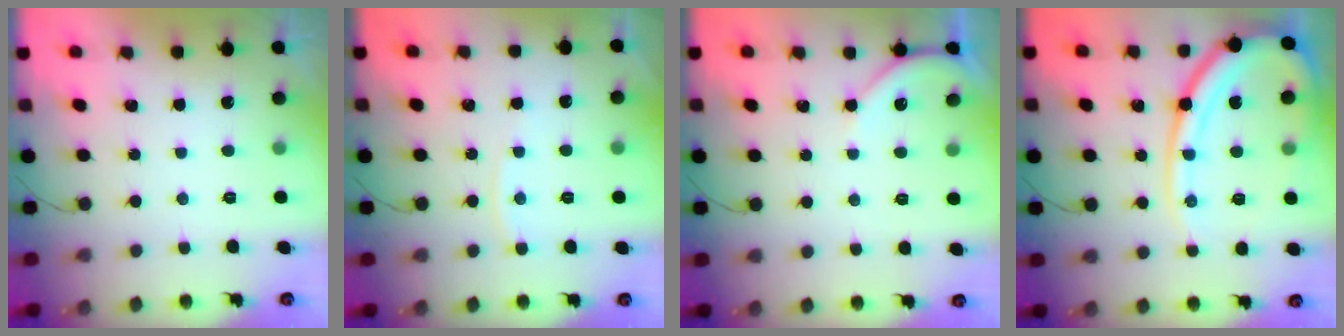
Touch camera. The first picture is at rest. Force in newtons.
{"total": 2.8, "press": 2.7, "slide": 0.4}
{"total": 5.5, "press": 5.5, "slide": 0.8}
{"total": 16.1, "press": 16.0, "slide": 2.3}